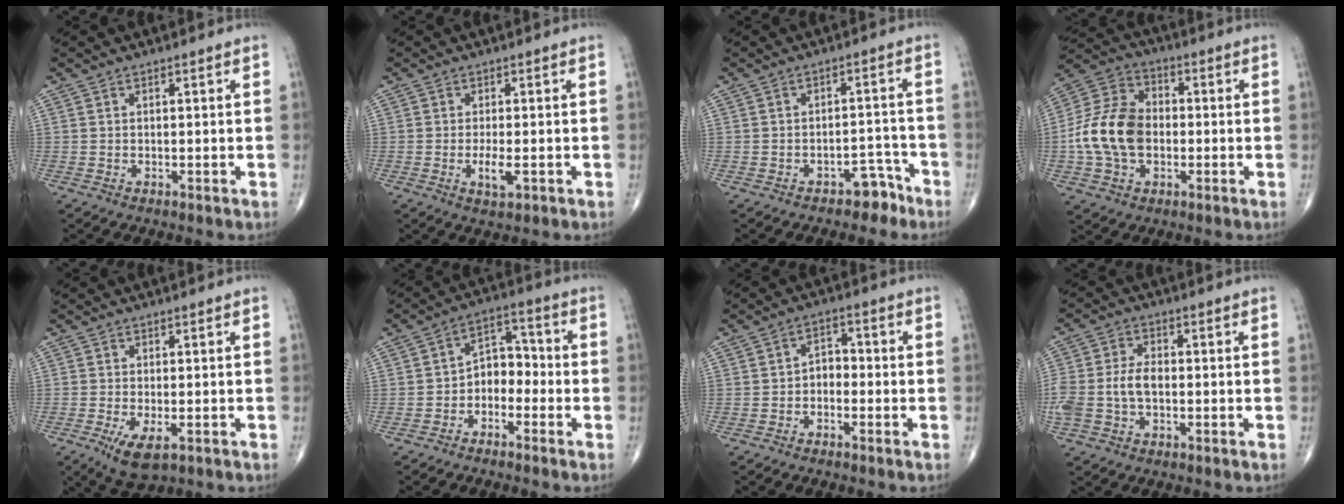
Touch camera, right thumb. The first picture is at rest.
{"total": 3.7, "force": [-1.1, 1.3, 3.3], "torque": [-0.061, -0.004, -0.018]}
{"total": 4.9, "force": [-3.6, 2.8, 1.9], "torque": [-0.008, 0.047, -0.047]}
{"total": 14.4, "force": [-1.6, 10.2, 10.1], "torque": [-0.183, 0.031, -0.036]}
{"total": 6.1, "force": [-2.4, 2.6, 4.9], "torque": [-0.089, -0.013, -0.035]}
{"total": 6.8, "force": [-2.5, 4.8, 4.1], "torque": [-0.032, 0.044, -0.058]}
{"total": 3.6, "force": [-1.3, 2.5, 2.2], "torque": [-0.016, 0.027, -0.034]}
{"total": 8.4, "force": [-1.1, 5.3, 6.5], "torque": [-0.150, 0.023, -0.021]}